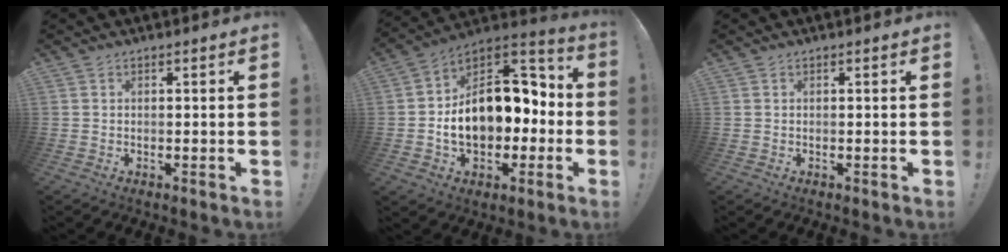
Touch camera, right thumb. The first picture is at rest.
{"total": 19.4, "force": [-1.0, 13.1, 14.2], "torque": [-0.195, 0.009, -0.004]}
{"total": 0.0}